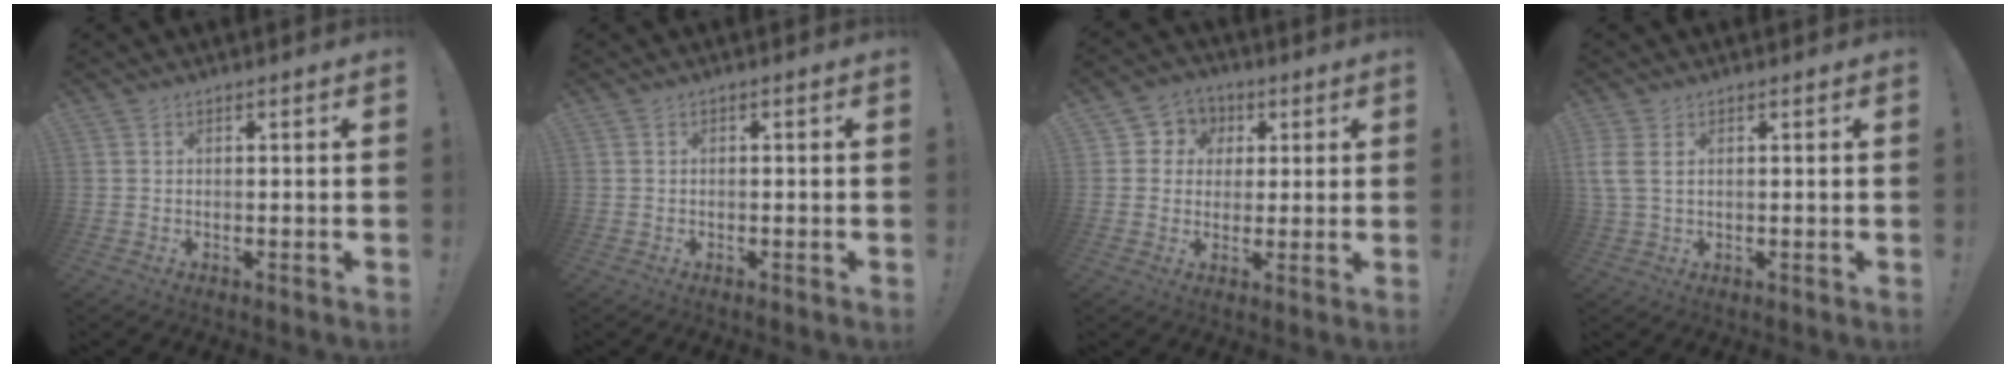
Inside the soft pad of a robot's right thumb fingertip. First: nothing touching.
{"total": 0.0}
{"total": 6.8, "force": [0.5, 6.7, 1.4], "torque": [-0.020, 0.005, 0.016]}
{"total": 4.4, "force": [1.5, 2.5, 3.3], "torque": [-0.082, 0.000, 0.031]}